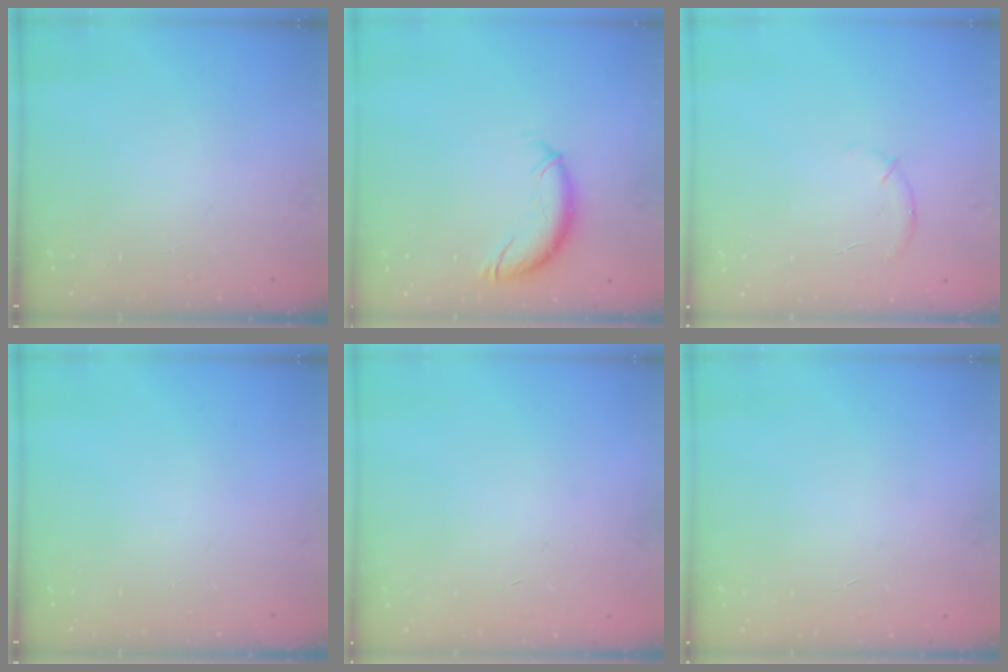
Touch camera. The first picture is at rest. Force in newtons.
{"total": 10.8, "press": 10.6, "slide": 1.8}
{"total": 6.9, "press": 6.7, "slide": 1.8}
{"total": 0.0}
{"total": 0.6, "press": 0.5, "slide": 0.2}
{"total": 0.0}